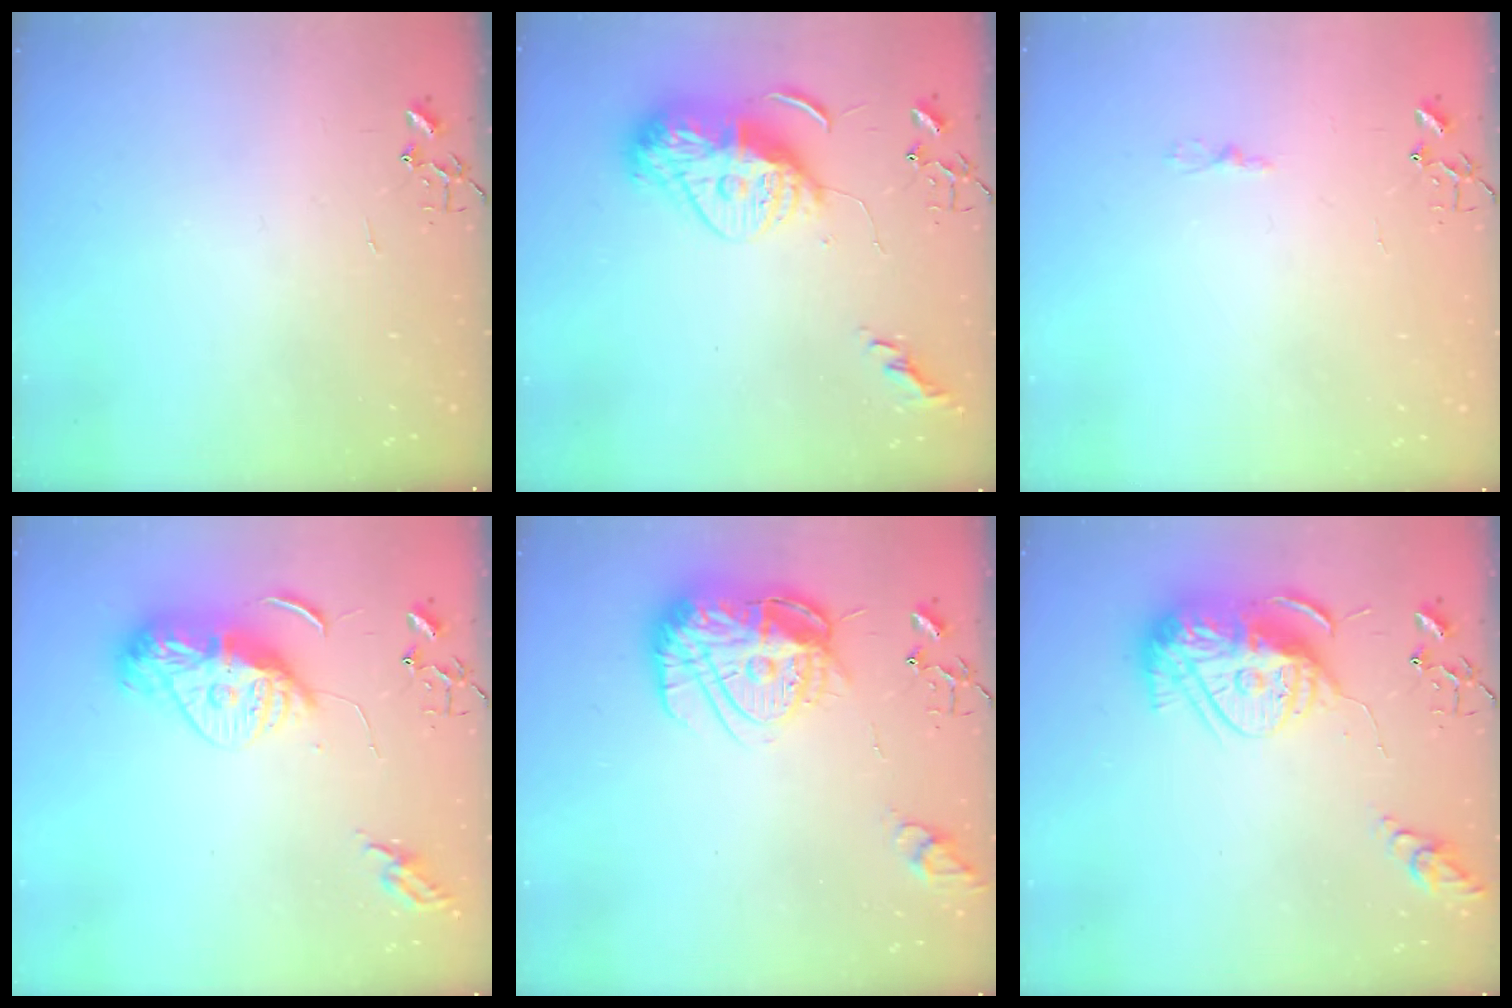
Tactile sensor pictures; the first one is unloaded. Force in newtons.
{"total": 14.6, "press": 14.6, "slide": 1.4}
{"total": 2.4, "press": 2.4, "slide": 0.3}
{"total": 12.7, "press": 12.7, "slide": 1.2}
{"total": 18.6, "press": 18.5, "slide": 1.6}
{"total": 17.1, "press": 17.0, "slide": 1.8}